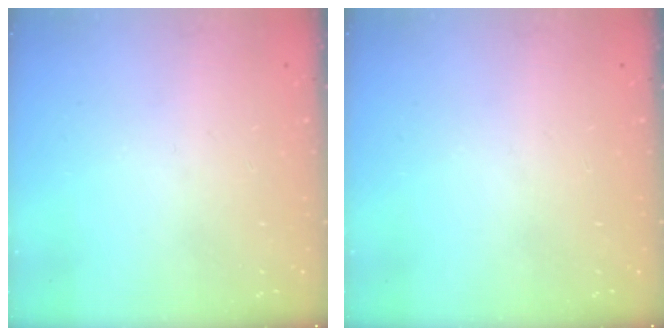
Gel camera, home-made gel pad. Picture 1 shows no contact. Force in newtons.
{"total": 0.0}